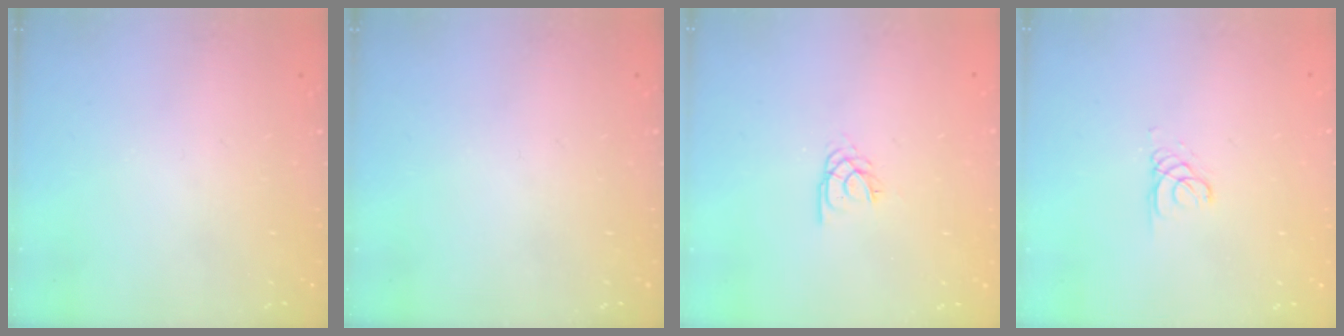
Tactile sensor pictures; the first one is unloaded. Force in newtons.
{"total": 0.0}
{"total": 2.2, "press": 2.2, "slide": 0.4}
{"total": 1.1, "press": 1.1, "slide": 0.1}